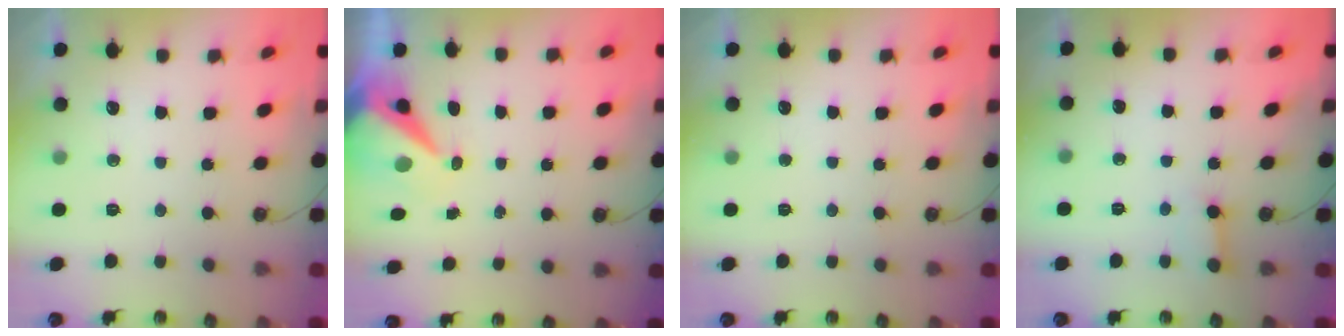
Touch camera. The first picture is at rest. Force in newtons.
{"total": 8.6, "press": 8.5, "slide": 1.0}
{"total": 3.7, "press": 3.7, "slide": 0.3}
{"total": 3.4, "press": 3.4, "slide": 0.5}